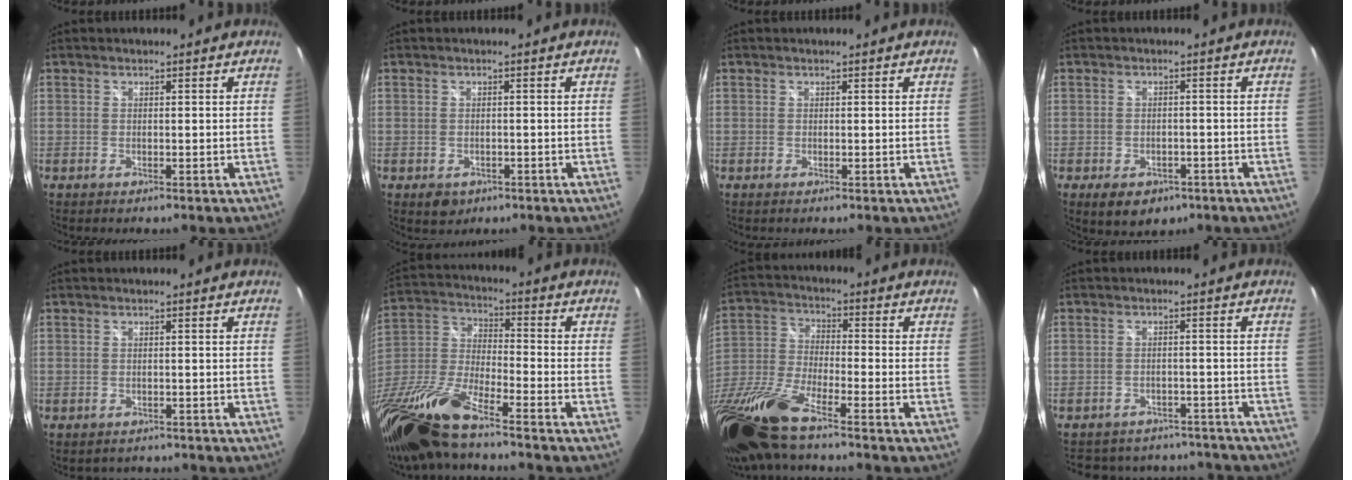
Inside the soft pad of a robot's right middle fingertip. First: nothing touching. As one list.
[{"total": 3.3, "force": [-1.6, 2.4, 1.5], "torque": [-0.029, -0.007, -0.017]}, {"total": 0.0}, {"total": 6.8, "force": [-3.9, 4.4, 3.4], "torque": [-0.067, -0.010, -0.048]}, {"total": 2.4, "force": [-1.9, 1.4, 0.5], "torque": [-0.016, -0.008, -0.025]}, {"total": 19.8, "force": [-15.0, 3.1, 12.6], "torque": [-0.267, -0.039, -0.300]}, {"total": 18.9, "force": [-13.7, 3.4, 12.5], "torque": [-0.269, -0.045, -0.277]}, {"total": 16.3, "force": [-14.0, 7.1, 4.5], "torque": [-0.098, 0.027, -0.167]}]